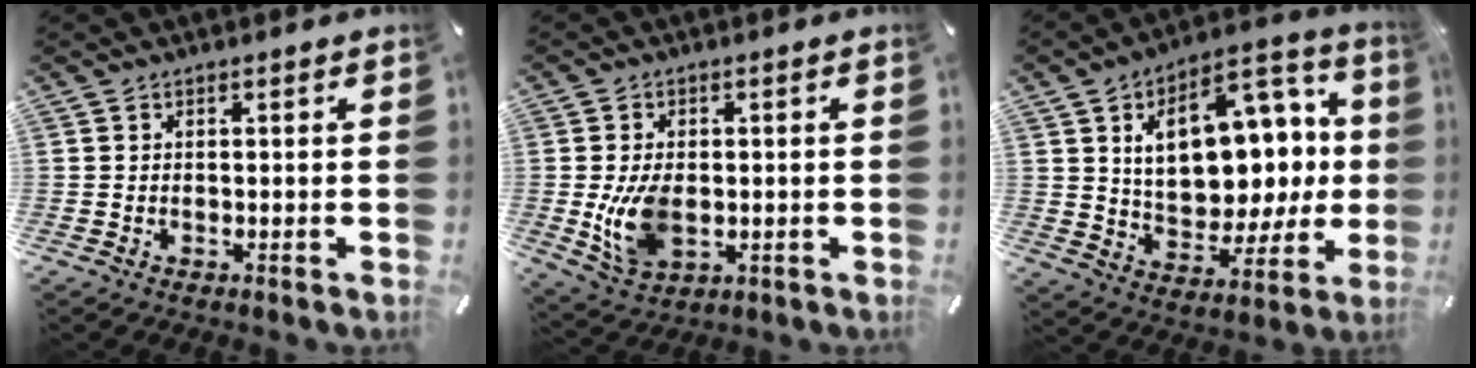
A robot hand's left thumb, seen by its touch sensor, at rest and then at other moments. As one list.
[{"total": 9.3, "force": [-0.8, 6.2, 7.0], "torque": [-0.145, -0.008, -0.015]}, {"total": 21.0, "force": [5.4, 13.0, 15.6], "torque": [-0.222, -0.021, 0.099]}]